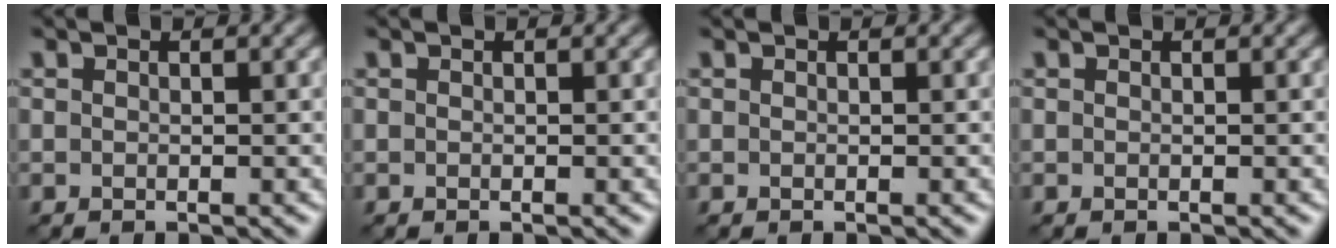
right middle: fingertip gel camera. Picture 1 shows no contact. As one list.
[{"total": 0.0}, {"total": 0.0}, {"total": 0.0}]